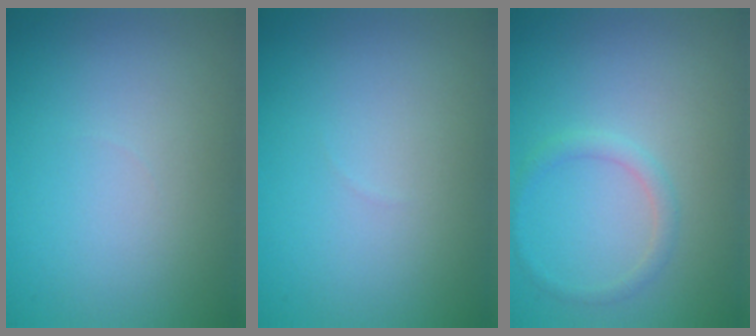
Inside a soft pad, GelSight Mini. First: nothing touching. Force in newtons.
{"total": 0.0}
{"total": 1.3, "press": 1.3, "slide": 0.1}